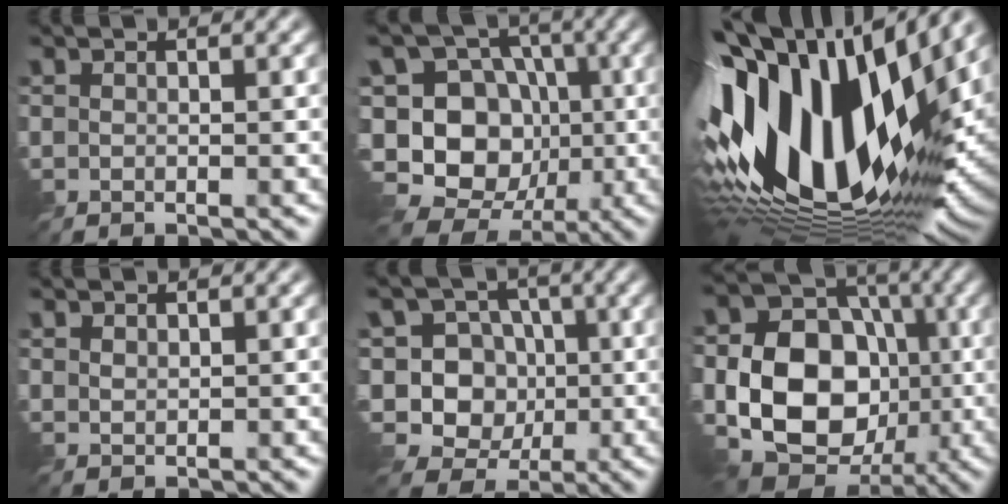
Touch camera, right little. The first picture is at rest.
{"total": 15.3, "force": [-2.8, 13.5, 6.7], "torque": [-0.171, 0.039, -0.060]}
{"total": 19.6, "force": [2.2, 10.1, 16.7], "torque": [-0.319, 0.013, 0.017]}
{"total": 0.9, "force": [0.8, 0.4, 0.3], "torque": [-0.006, 0.002, 0.016]}
{"total": 11.0, "force": [-0.3, 10.0, 4.4], "torque": [-0.121, 0.046, -0.037]}
{"total": 12.7, "force": [-2.2, 9.8, 7.8], "torque": [-0.122, -0.006, -0.056]}